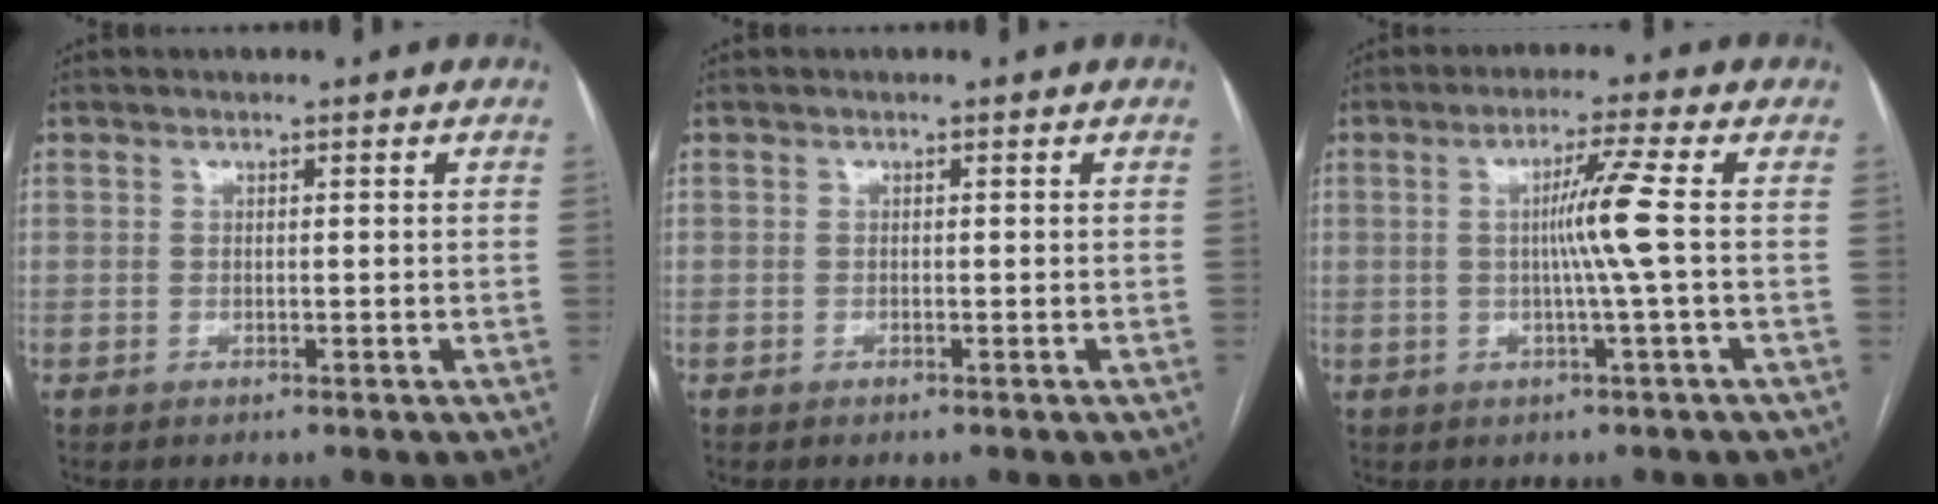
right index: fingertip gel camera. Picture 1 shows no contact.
{"total": 0.0}
{"total": 6.0, "force": [0.1, -1.8, 5.8], "torque": [-0.103, 0.001, 0.004]}